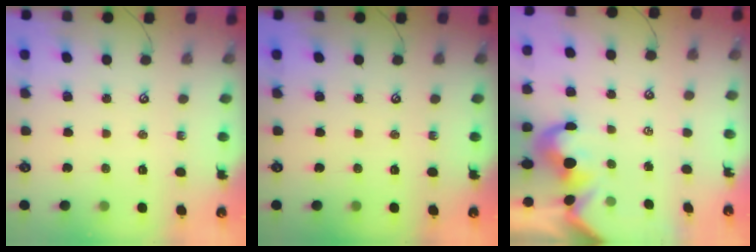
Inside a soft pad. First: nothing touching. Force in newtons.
{"total": 0.0}
{"total": 2.0, "press": 1.8, "slide": 0.9}